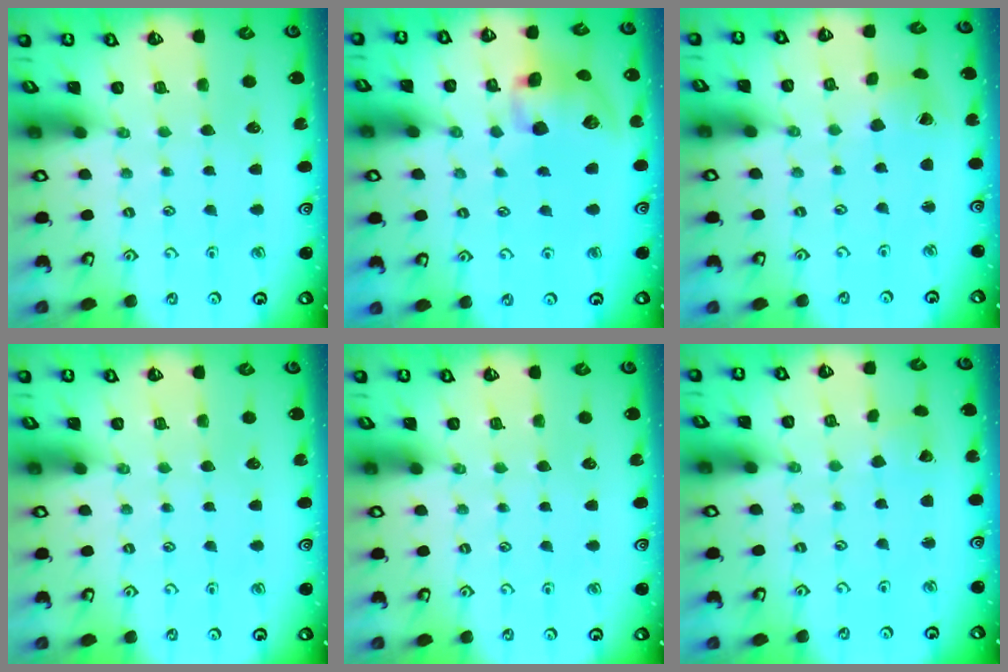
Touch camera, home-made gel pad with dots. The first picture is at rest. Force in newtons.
{"total": 12.4, "press": 12.3, "slide": 1.7}
{"total": 2.8, "press": 2.7, "slide": 0.4}
{"total": 0.0}
{"total": 0.0}
{"total": 2.5, "press": 2.4, "slide": 0.3}